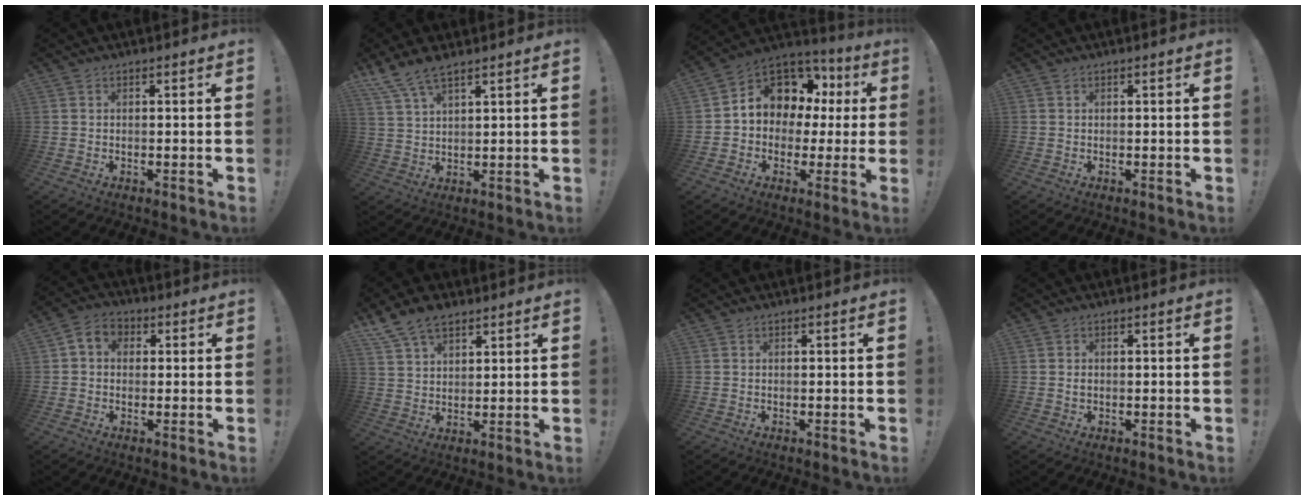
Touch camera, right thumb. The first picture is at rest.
{"total": 6.4, "force": [5.1, 1.2, 3.6], "torque": [-0.083, -0.019, 0.099]}
{"total": 11.1, "force": [4.0, 9.0, 5.2], "torque": [-0.082, -0.025, 0.082]}
{"total": 0.0}
{"total": 5.0, "force": [0.6, 4.1, 2.8], "torque": [-0.042, 0.006, 0.013]}
{"total": 9.1, "force": [6.6, 4.7, 4.1], "torque": [-0.076, -0.029, 0.130]}
{"total": 0.0}
{"total": 0.6, "force": [-0.1, 0.5, 0.2], "torque": [-0.011, 0.005, 0.000]}